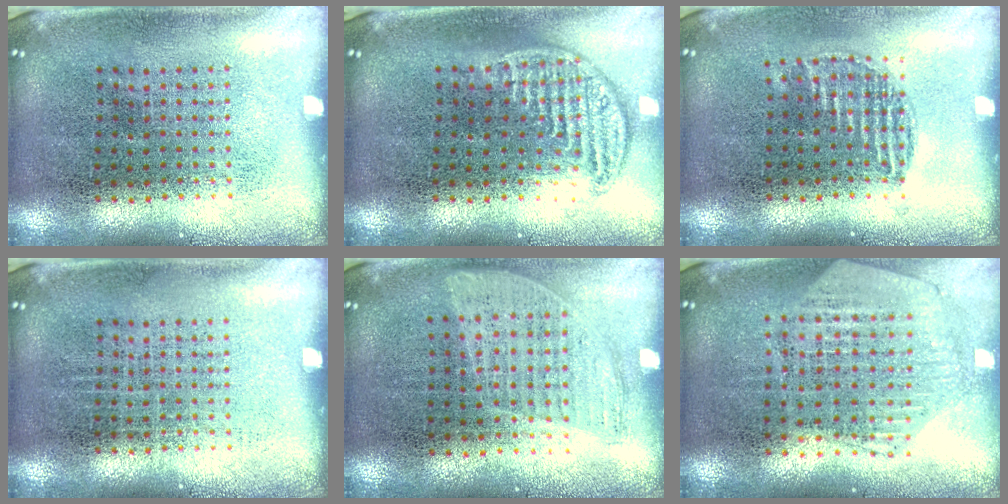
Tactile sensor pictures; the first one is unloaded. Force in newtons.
{"total": 1.1, "press": 1.0, "slide": 0.4}
{"total": 0.9, "press": 0.7, "slide": 0.5}
{"total": 0.0}
{"total": 0.9, "press": 0.8, "slide": 0.4}
{"total": 1.2, "press": 1.1, "slide": 0.3}